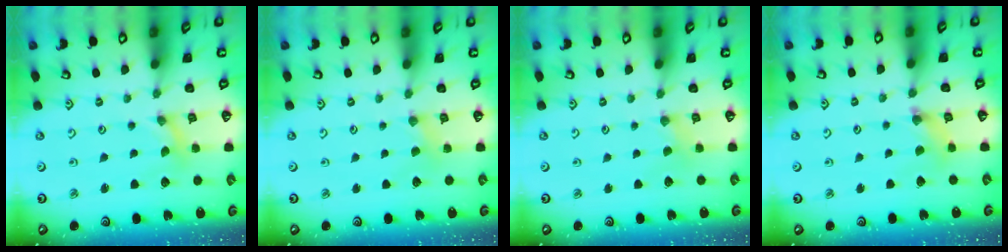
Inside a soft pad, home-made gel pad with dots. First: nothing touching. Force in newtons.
{"total": 2.8, "press": 2.7, "slide": 0.5}
{"total": 1.5, "press": 1.4, "slide": 0.3}
{"total": 3.2, "press": 3.2, "slide": 0.4}